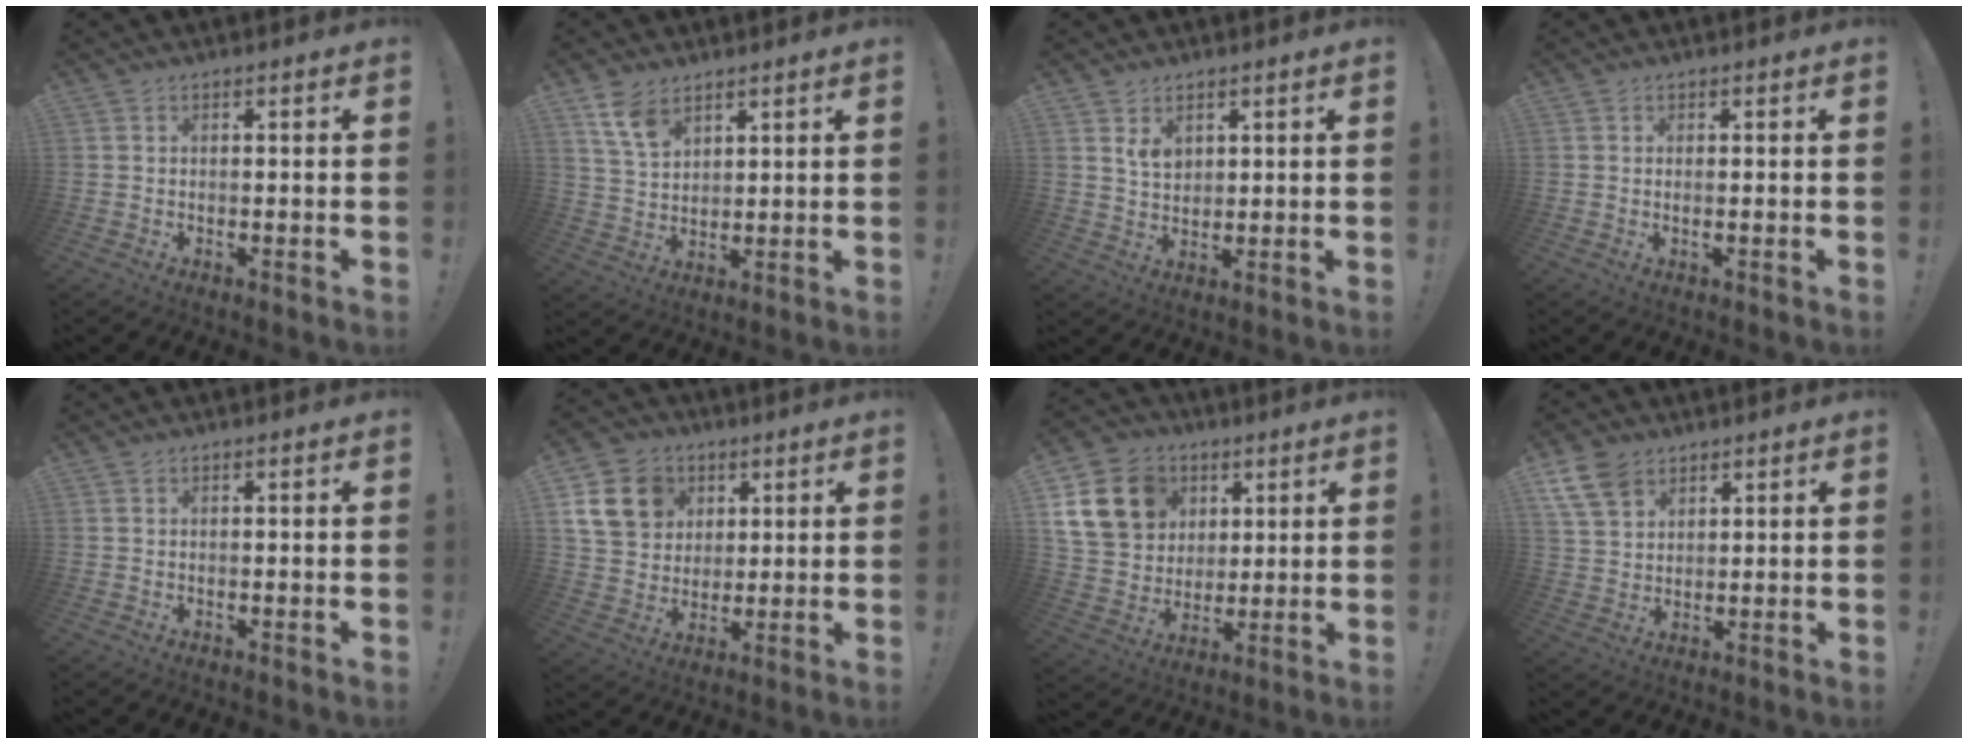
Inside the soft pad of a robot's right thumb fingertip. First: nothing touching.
{"total": 8.1, "force": [5.5, 4.4, 4.1], "torque": [-0.071, -0.027, 0.106]}
{"total": 4.6, "force": [2.3, 3.3, 2.2], "torque": [-0.022, -0.013, 0.040]}
{"total": 1.0, "force": [0.2, 0.0, 0.9], "torque": [-0.014, -0.003, 0.002]}
{"total": 0.0}
{"total": 14.7, "force": [5.7, 12.0, 6.4], "torque": [-0.101, -0.014, 0.121]}
{"total": 18.4, "force": [6.7, 14.7, 8.6], "torque": [-0.140, -0.015, 0.148]}
{"total": 9.1, "force": [5.7, 5.7, 4.2], "torque": [-0.084, -0.025, 0.113]}